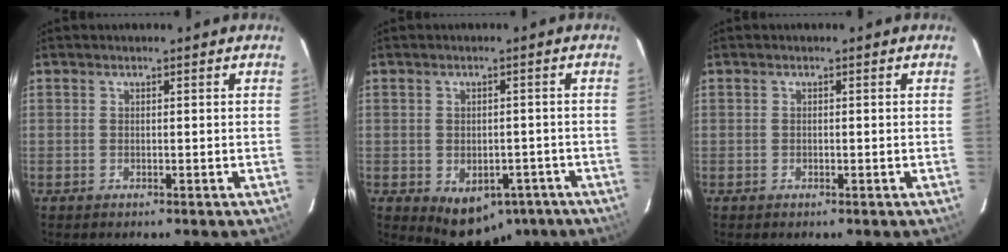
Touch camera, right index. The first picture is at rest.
{"total": 8.6, "force": [-5.0, 6.0, 3.7], "torque": [-0.060, 0.009, -0.041]}
{"total": 0.0}